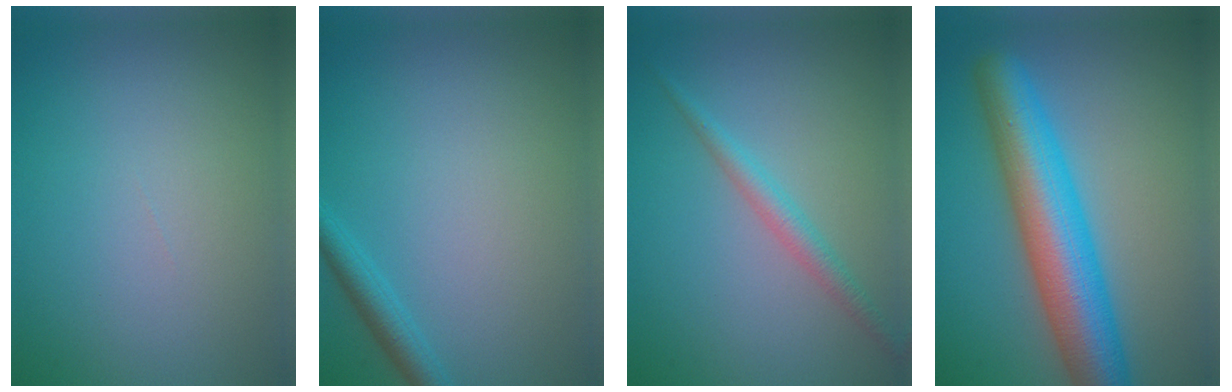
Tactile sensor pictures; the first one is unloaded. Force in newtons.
{"total": 1.9, "press": 1.9, "slide": 0.2}
{"total": 2.1, "press": 2.1, "slide": 0.1}
{"total": 9.3, "press": 9.3, "slide": 0.2}